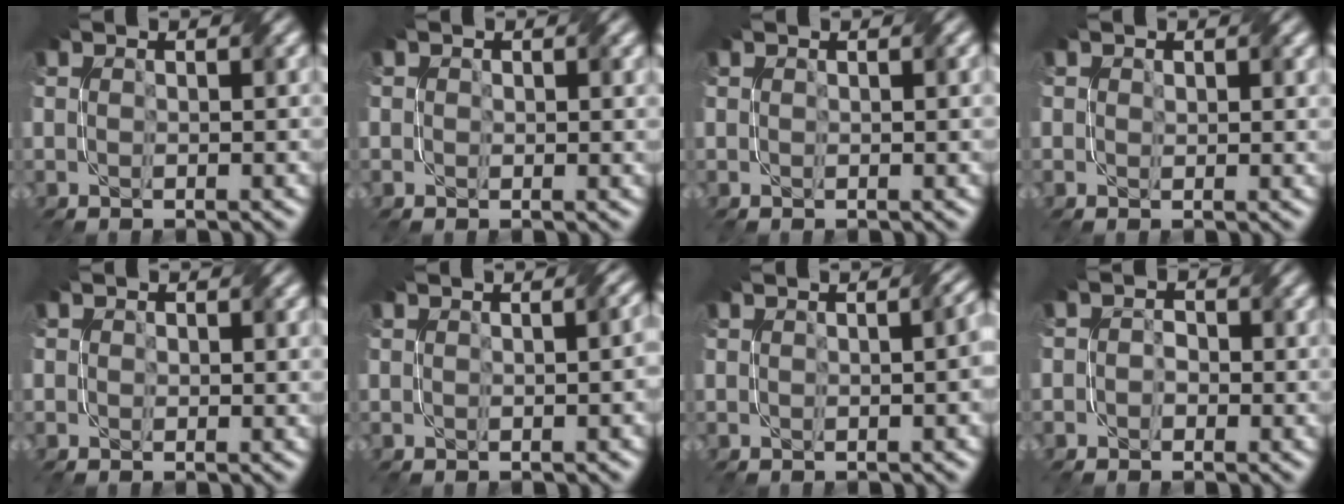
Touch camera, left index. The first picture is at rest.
{"total": 1.1, "force": [0.5, 0.8, 0.5], "torque": [-0.004, -0.003, 0.009]}
{"total": 0.8, "force": [0.5, 0.1, 0.6], "torque": [-0.008, 0.001, 0.008]}
{"total": 1.2, "force": [0.6, 0.8, 0.6], "torque": [-0.008, -0.005, 0.014]}
{"total": 1.0, "force": [0.4, 0.8, 0.4], "torque": [-0.003, -0.003, 0.007]}
{"total": 2.1, "force": [0.2, 0.9, 1.9], "torque": [-0.011, 0.007, 0.003]}
{"total": 2.8, "force": [0.2, 1.1, 2.6], "torque": [-0.012, 0.012, 0.003]}
{"total": 1.6, "force": [-0.2, 1.5, 0.6], "torque": [0.003, 0.001, -0.015]}